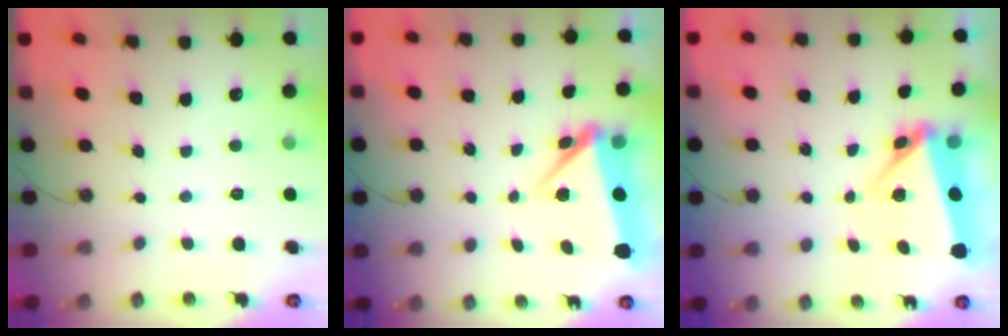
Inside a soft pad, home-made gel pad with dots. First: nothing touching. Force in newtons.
{"total": 7.1, "press": 7.0, "slide": 0.9}
{"total": 7.1, "press": 6.9, "slide": 1.7}